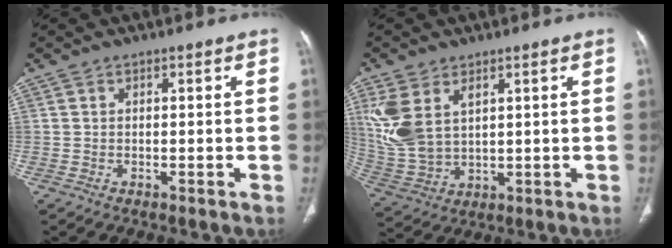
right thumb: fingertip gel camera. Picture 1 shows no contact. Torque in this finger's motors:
{"motor_torque": [1.14, 2.20, 1.15, 0.80, 0.18]}